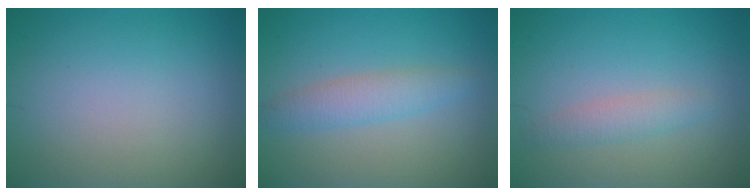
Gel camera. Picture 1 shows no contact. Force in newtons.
{"total": 2.7, "press": 2.7, "slide": 0.0}
{"total": 1.8, "press": 1.8, "slide": 0.1}